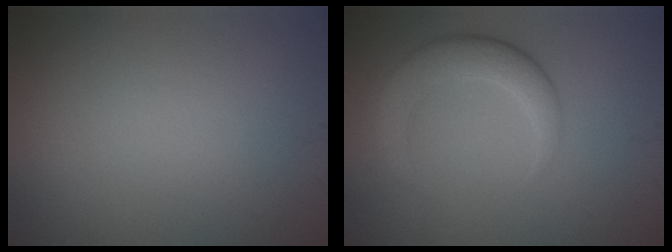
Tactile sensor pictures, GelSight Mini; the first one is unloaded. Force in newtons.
{"total": 5.3, "press": 5.3, "slide": 0.1}